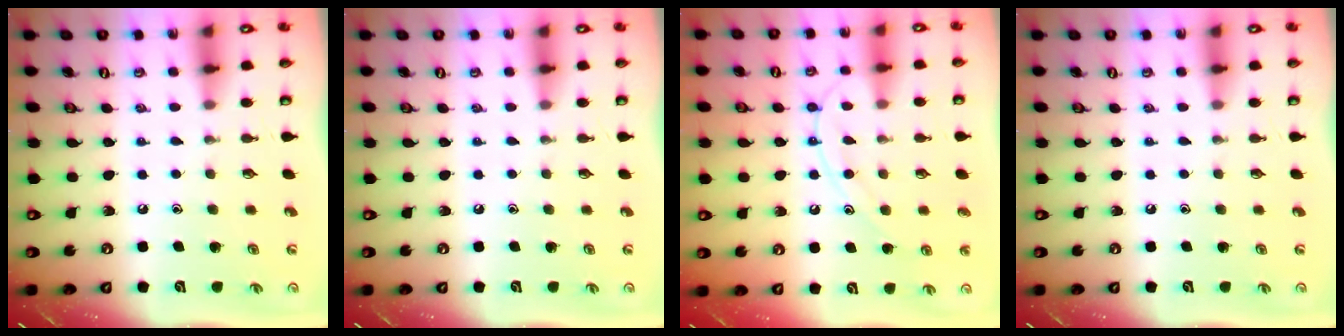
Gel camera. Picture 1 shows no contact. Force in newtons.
{"total": 0.0}
{"total": 11.9, "press": 11.8, "slide": 1.1}
{"total": 0.0}